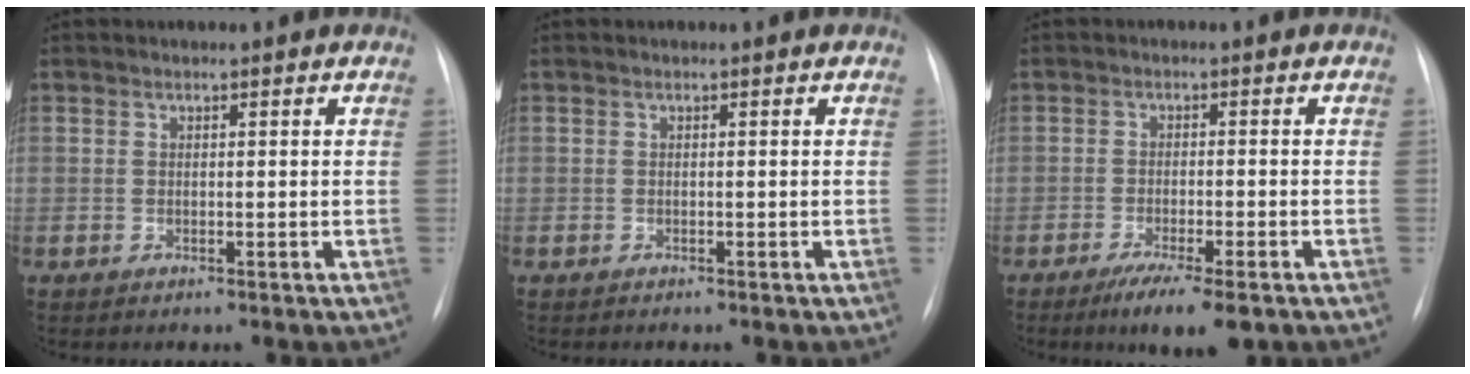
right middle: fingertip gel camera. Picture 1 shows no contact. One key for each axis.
{"total": 0.0}
{"total": 7.2, "fx": -4.8, "fy": 0.9, "fz": 5.3, "tx": -0.079, "ty": -0.016, "tz": -0.070}